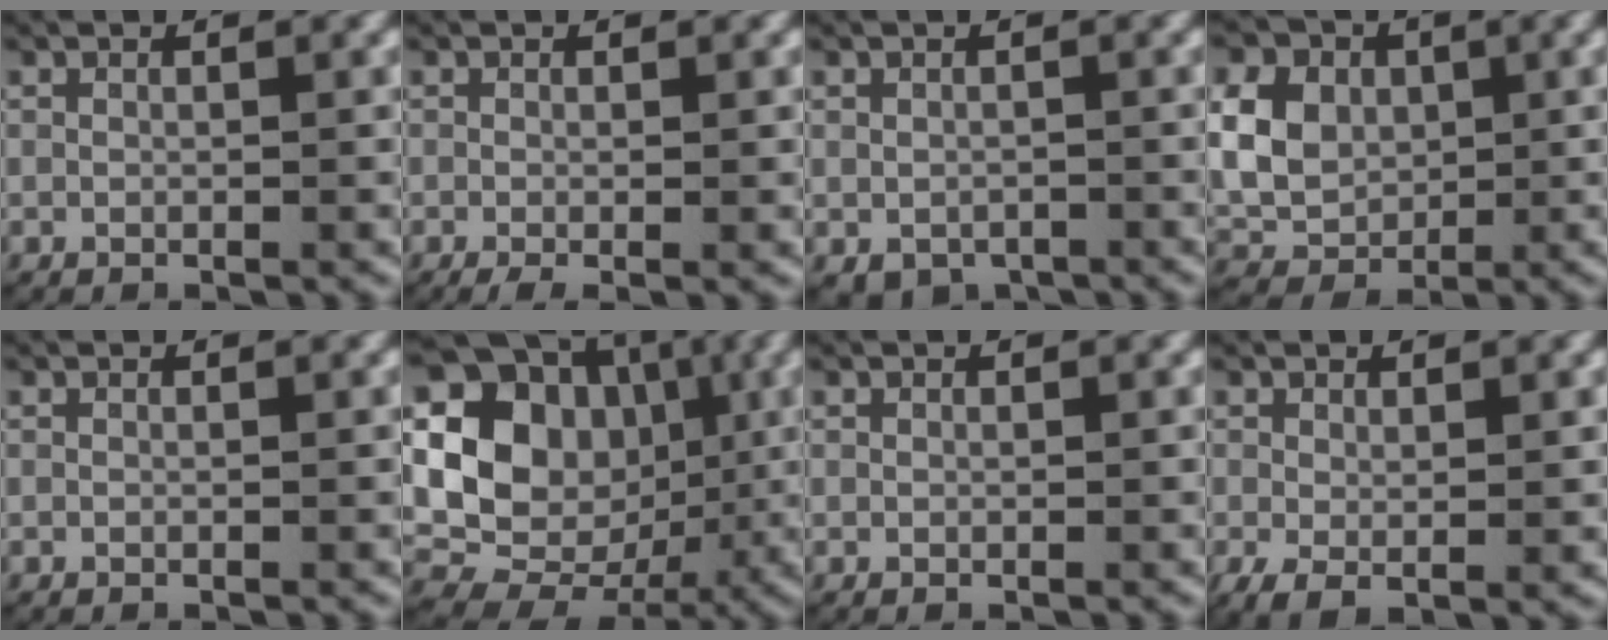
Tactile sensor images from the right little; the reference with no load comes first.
{"total": 1.2, "force": [-0.7, 0.3, 1.0], "torque": [-0.013, -0.005, -0.008]}
{"total": 2.8, "force": [-1.6, 2.0, 1.0], "torque": [-0.013, -0.014, -0.018]}
{"total": 10.6, "force": [0.7, 9.3, 5.0], "torque": [-0.135, -0.026, 0.014]}
{"total": 0.0}
{"total": 17.8, "force": [-0.3, 15.1, 9.4], "torque": [-0.220, -0.049, 0.009]}
{"total": 0.0}
{"total": 2.0, "force": [-0.2, 1.1, 1.7], "torque": [-0.025, -0.015, 0.006]}